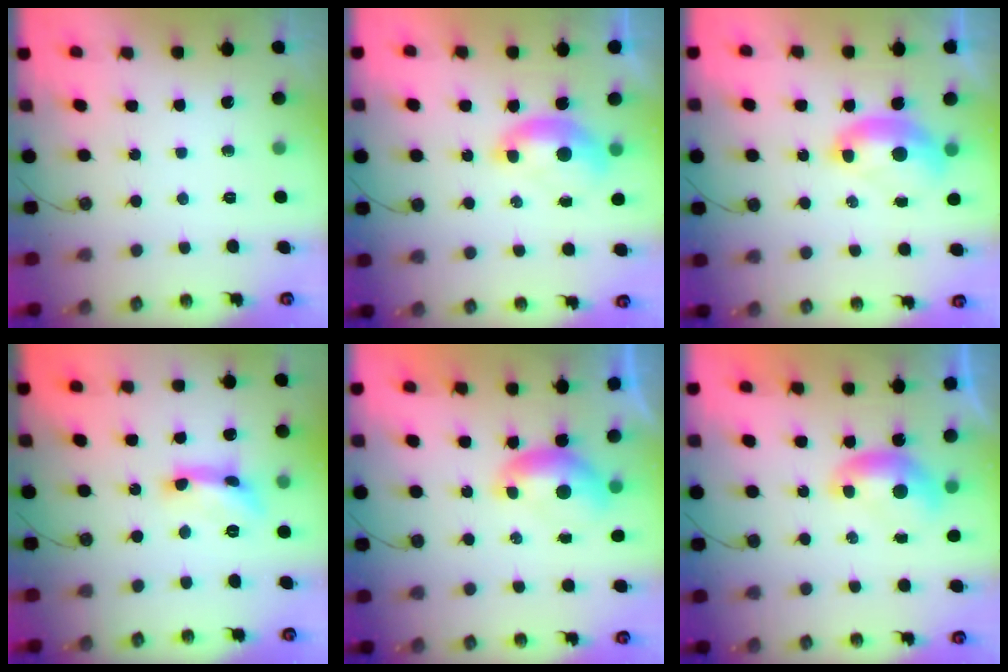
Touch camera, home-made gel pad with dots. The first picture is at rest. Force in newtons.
{"total": 1.7, "press": 1.5, "slide": 0.7}
{"total": 2.5, "press": 2.5, "slide": 0.5}
{"total": 6.3, "press": 6.3, "slide": 0.3}
{"total": 0.0}
{"total": 0.0}